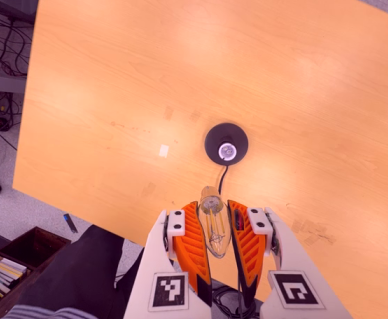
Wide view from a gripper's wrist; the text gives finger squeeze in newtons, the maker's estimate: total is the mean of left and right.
{"total": 21.3, "left": 24.6, "right": 18.0}